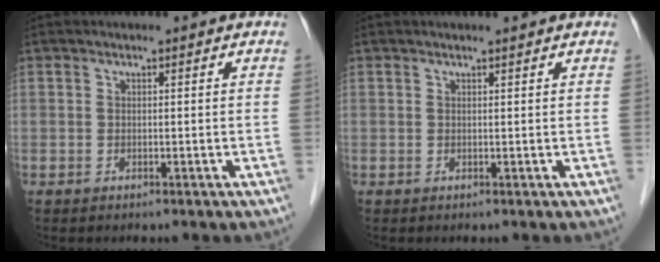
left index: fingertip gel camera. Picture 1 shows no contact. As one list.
[{"total": 1.2, "force": [1.1, -0.1, 0.5], "torque": [-0.008, 0.007, 0.019]}]